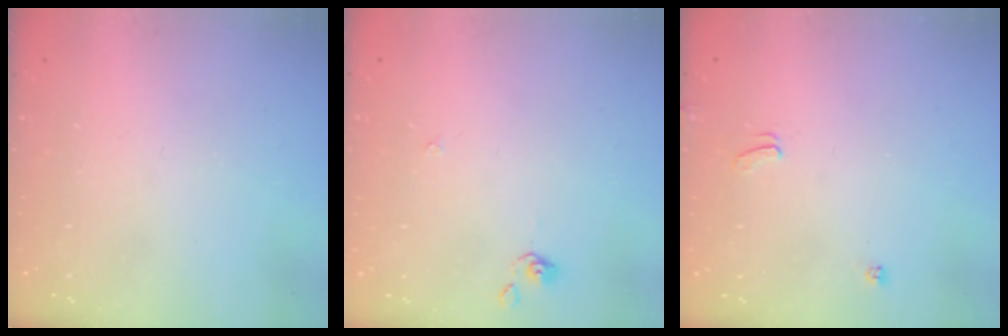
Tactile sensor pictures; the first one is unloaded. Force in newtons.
{"total": 1.1, "press": 1.0, "slide": 0.4}
{"total": 2.6, "press": 2.5, "slide": 0.4}